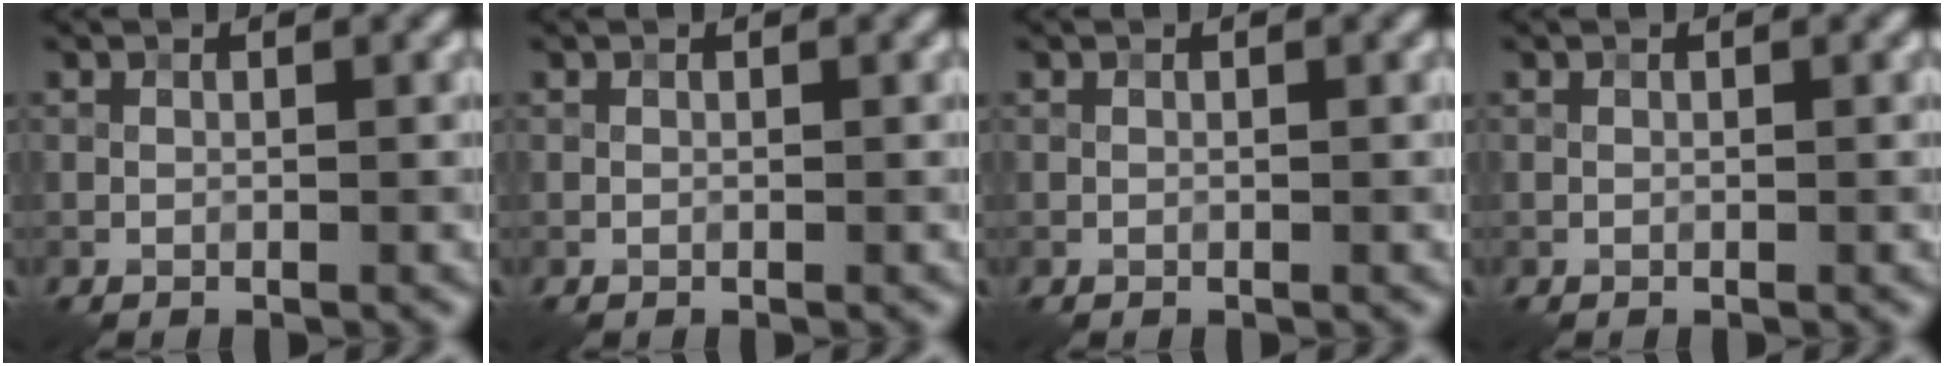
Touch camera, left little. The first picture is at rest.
{"total": 0.0}
{"total": 0.0}
{"total": 0.0}